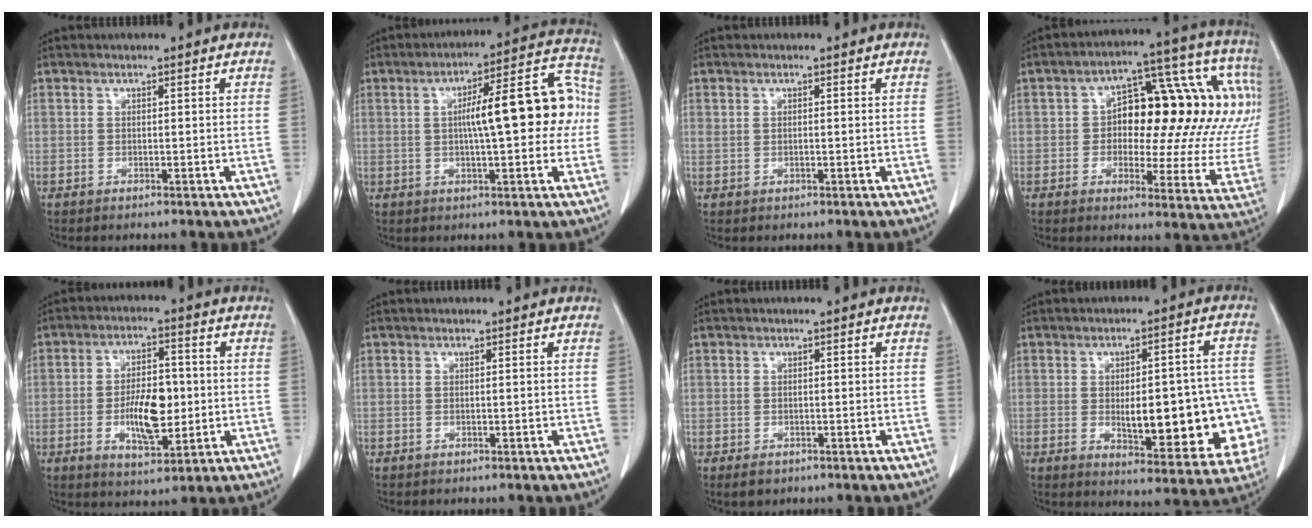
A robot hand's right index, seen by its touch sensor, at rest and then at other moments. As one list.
[{"total": 14.5, "force": [1.0, 3.6, 14.0], "torque": [-0.188, 0.047, 0.013]}, {"total": 0.6, "force": [0.1, 0.4, 0.4], "torque": [-0.011, 0.007, 0.005]}, {"total": 21.7, "force": [3.4, 9.3, 19.3], "torque": [-0.217, 0.053, 0.046]}, {"total": 9.3, "force": [-1.3, 4.0, 8.3], "torque": [-0.149, 0.004, -0.018]}, {"total": 0.0}, {"total": 1.8, "force": [-0.8, 1.5, 0.6], "torque": [-0.004, 0.001, -0.006]}, {"total": 19.1, "force": [-2.8, 6.8, 17.6], "torque": [-0.157, 0.029, -0.007]}]